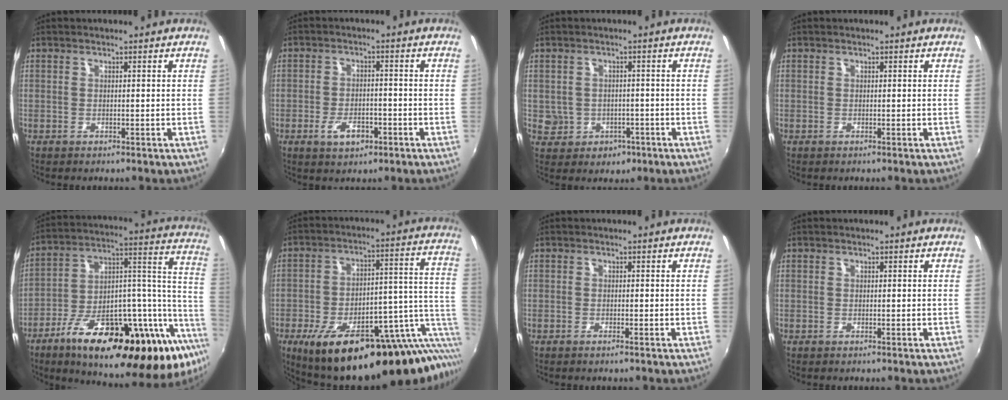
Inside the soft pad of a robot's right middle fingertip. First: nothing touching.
{"total": 4.7, "force": [-2.1, 2.4, 3.5], "torque": [-0.073, -0.005, -0.032]}
{"total": 5.9, "force": [-1.3, 5.6, 1.6], "torque": [-0.051, 0.007, -0.003]}
{"total": 0.0}
{"total": 34.1, "force": [-17.6, 11.1, 27.0], "torque": [-0.373, 0.009, -0.269]}
{"total": 30.4, "force": [-20.0, 9.6, 20.7], "torque": [-0.278, -0.011, -0.268]}
{"total": 0.7, "force": [-0.5, -0.2, 0.4], "torque": [-0.006, 0.000, -0.011]}
{"total": 0.0}